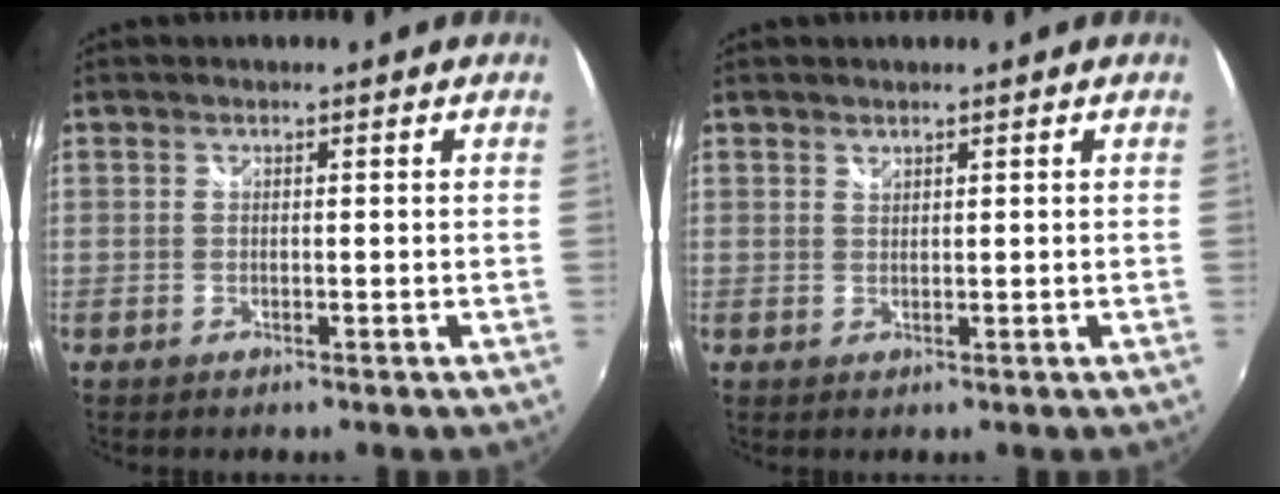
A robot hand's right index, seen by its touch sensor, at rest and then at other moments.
{"total": 0.7, "force": [0.7, 0.2, 0.1], "torque": [-0.001, 0.001, 0.013]}